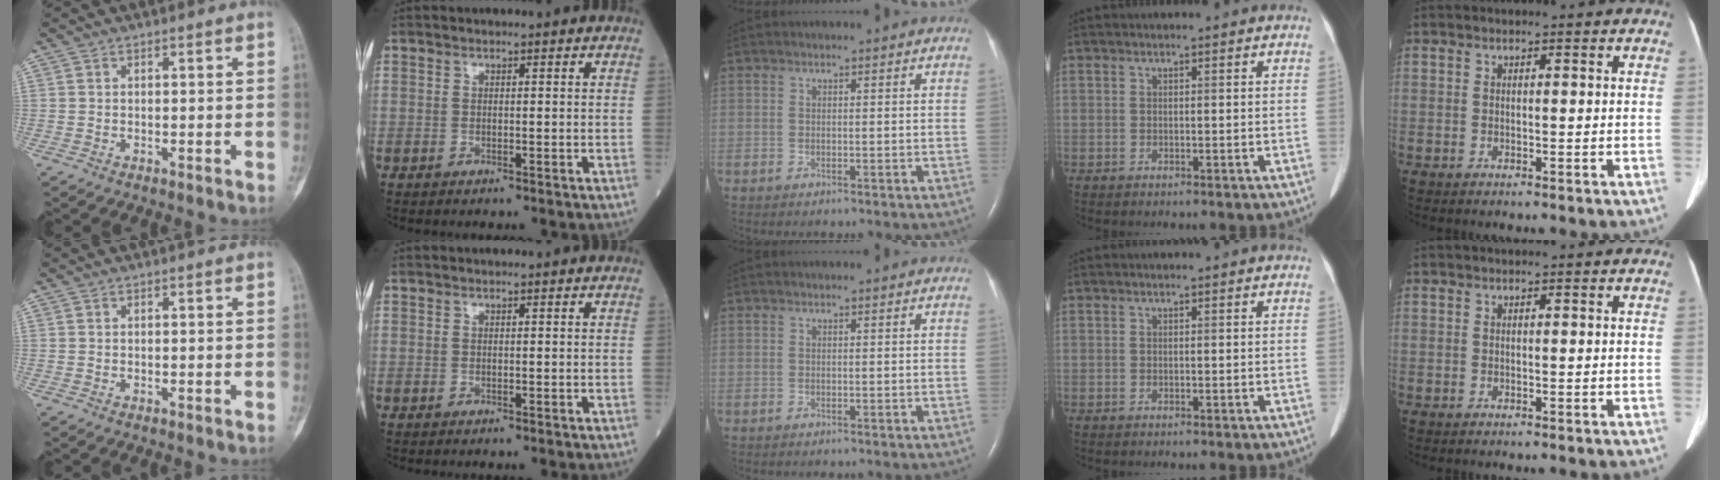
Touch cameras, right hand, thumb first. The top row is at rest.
{}